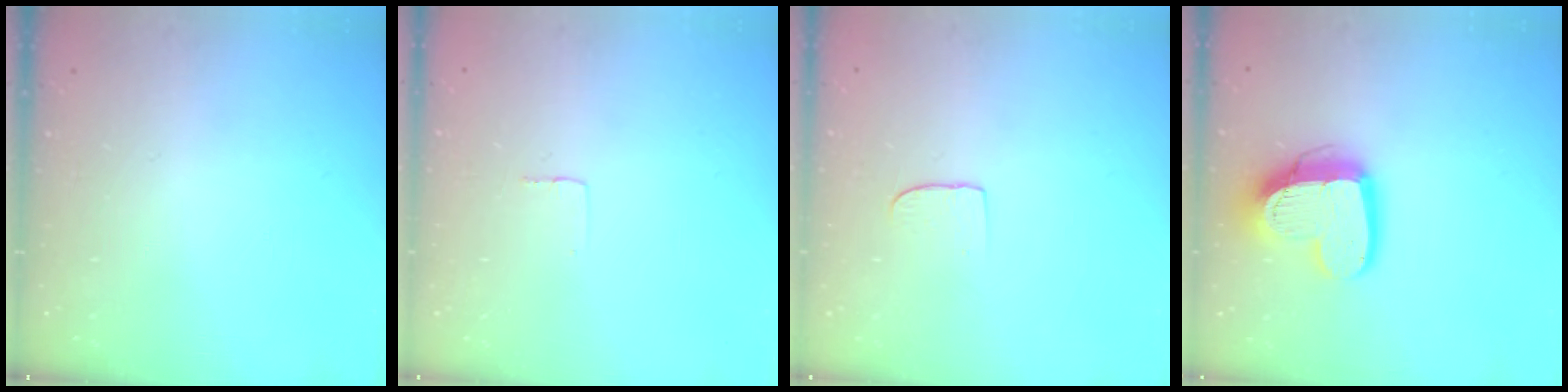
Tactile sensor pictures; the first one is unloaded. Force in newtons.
{"total": 2.4, "press": 2.4, "slide": 0.1}
{"total": 4.7, "press": 4.7, "slide": 0.4}
{"total": 15.0, "press": 14.9, "slide": 1.3}